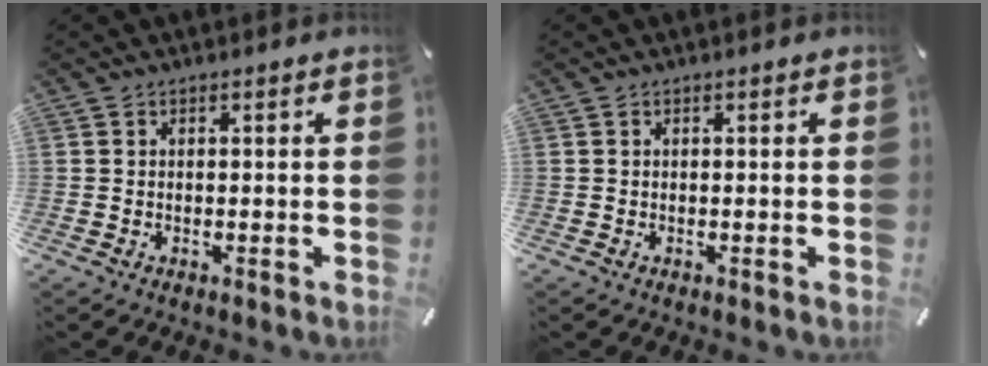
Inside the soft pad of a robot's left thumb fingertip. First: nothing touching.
{"total": 0.0}